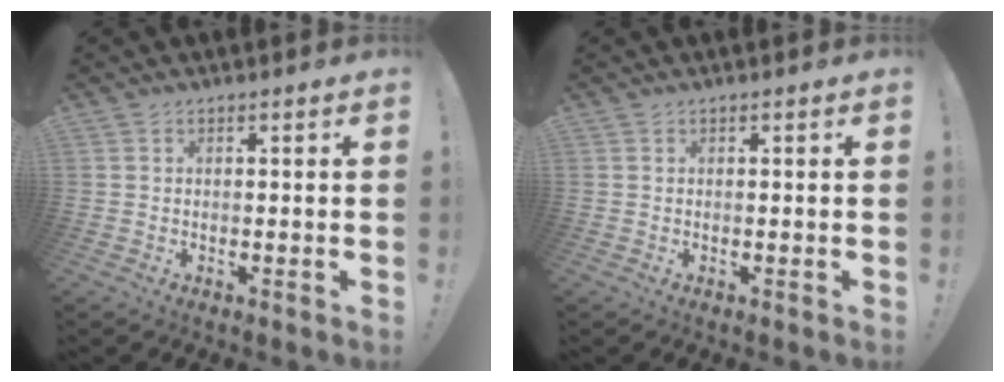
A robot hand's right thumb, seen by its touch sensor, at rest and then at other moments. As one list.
[{"total": 0.0}]